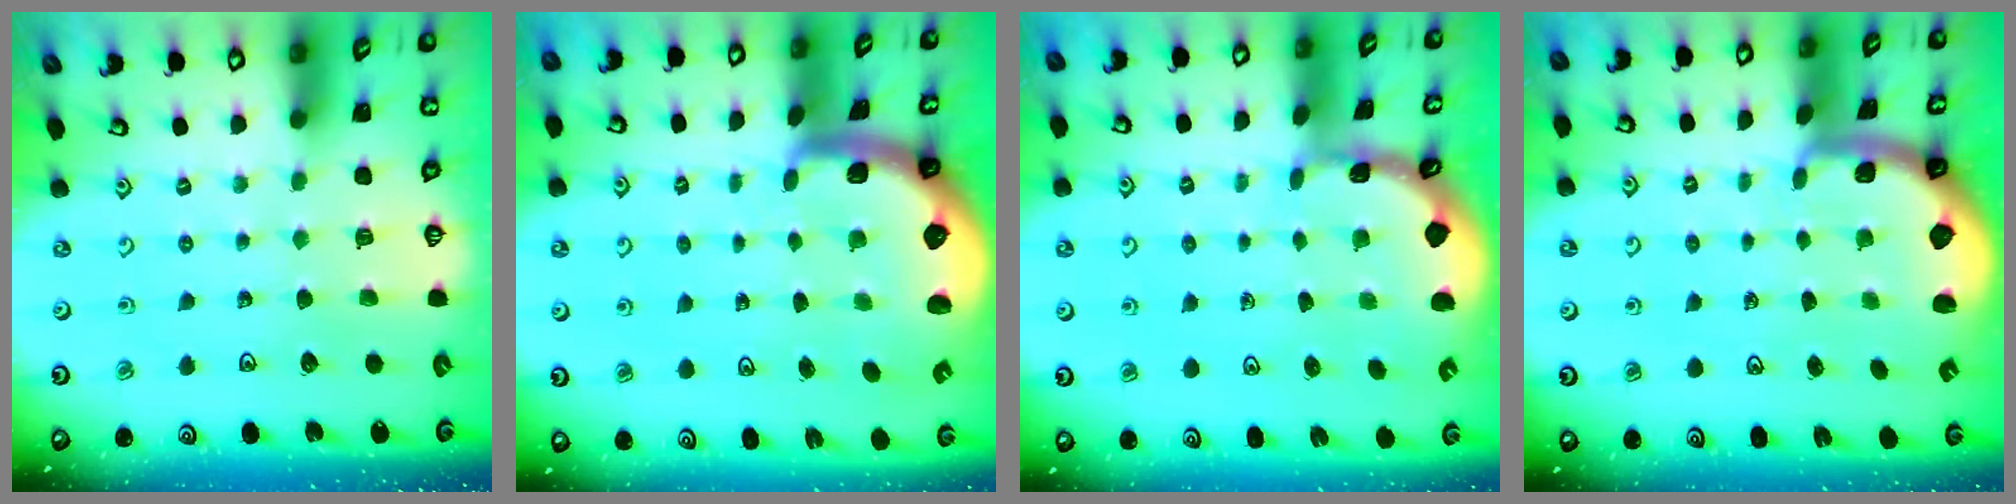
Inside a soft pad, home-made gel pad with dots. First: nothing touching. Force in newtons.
{"total": 3.6, "press": 3.5, "slide": 0.9}
{"total": 1.0, "press": 0.9, "slide": 0.2}
{"total": 1.1, "press": 1.0, "slide": 0.3}